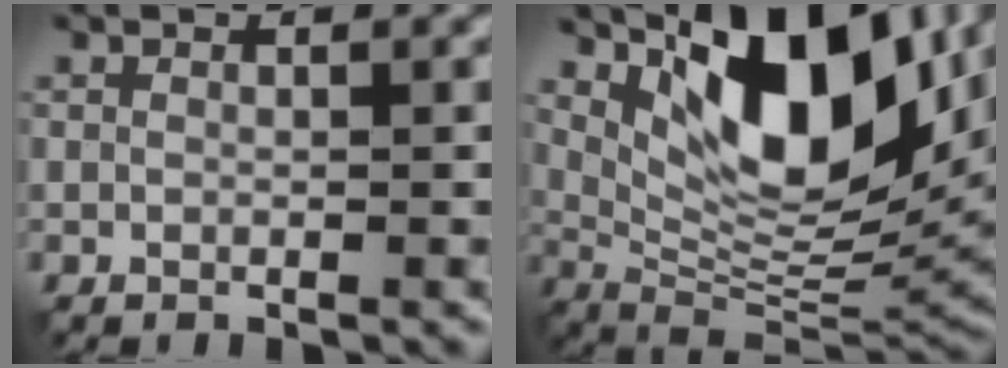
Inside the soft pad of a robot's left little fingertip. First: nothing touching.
{"total": 12.5, "force": [5.1, 5.0, 10.3], "torque": [-0.164, -0.005, 0.096]}